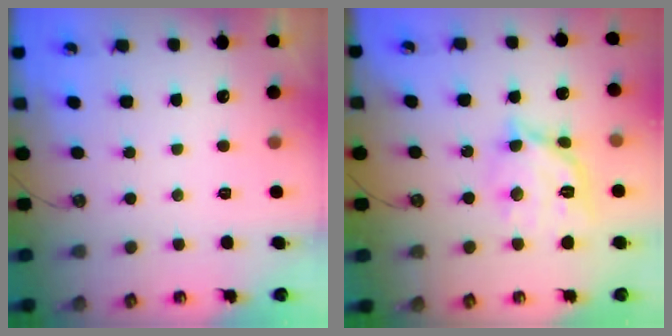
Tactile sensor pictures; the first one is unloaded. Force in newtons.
{"total": 14.7, "press": 14.6, "slide": 1.2}